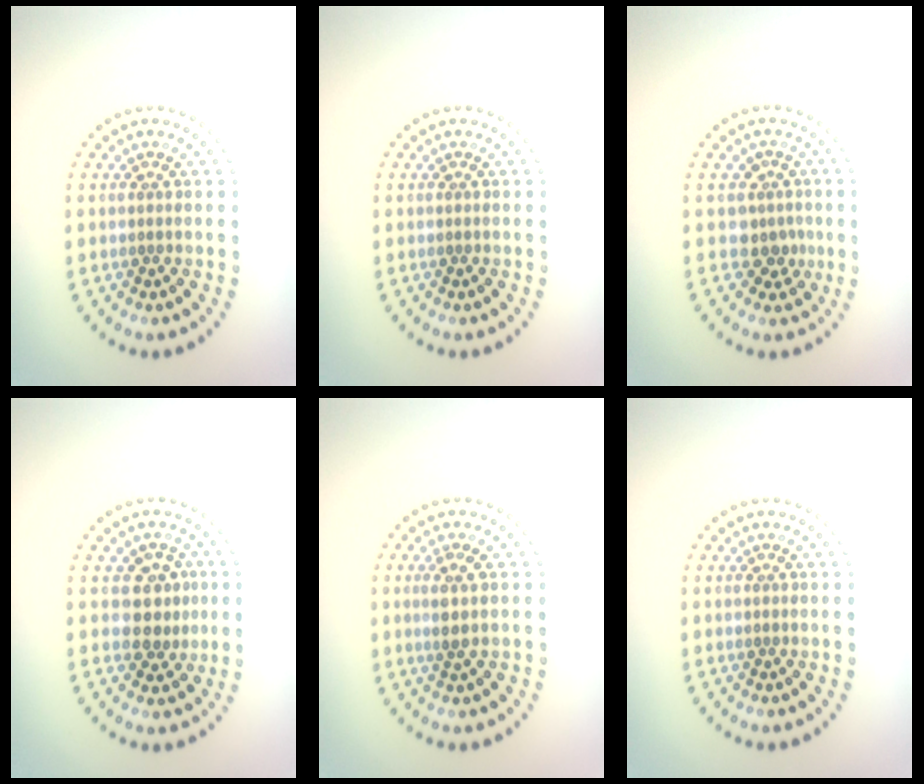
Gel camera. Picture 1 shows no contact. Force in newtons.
{"total": 0.0}
{"total": 2.4, "press": 1.8, "slide": 1.6}
{"total": 3.0, "press": 2.8, "slide": 1.1}
{"total": 1.8, "press": 1.6, "slide": 1.0}
{"total": 0.0}